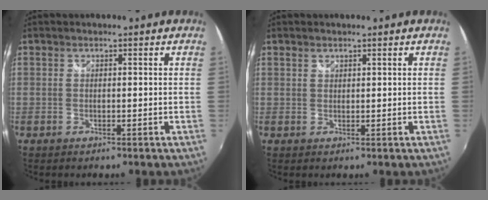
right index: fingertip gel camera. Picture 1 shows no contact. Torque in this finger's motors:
{"motor_torque": [-0.19, -0.13, -0.04, 0.00]}